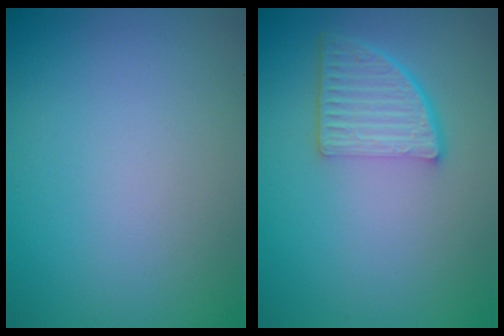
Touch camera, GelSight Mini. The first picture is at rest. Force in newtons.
{"total": 4.8, "press": 3.5, "slide": 3.3}